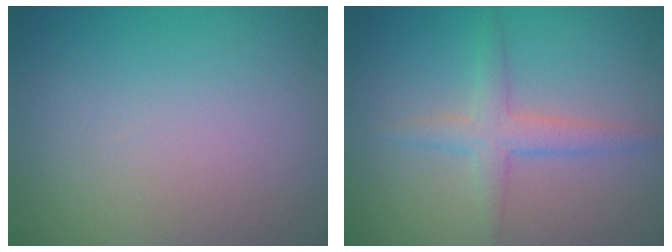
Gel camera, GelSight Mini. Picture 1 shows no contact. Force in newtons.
{"total": 2.6, "press": 2.6, "slide": 0.1}